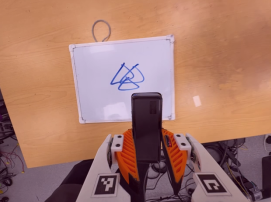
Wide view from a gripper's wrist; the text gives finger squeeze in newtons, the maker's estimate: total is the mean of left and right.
{"total": 5.9, "left": 4.4, "right": 7.4}